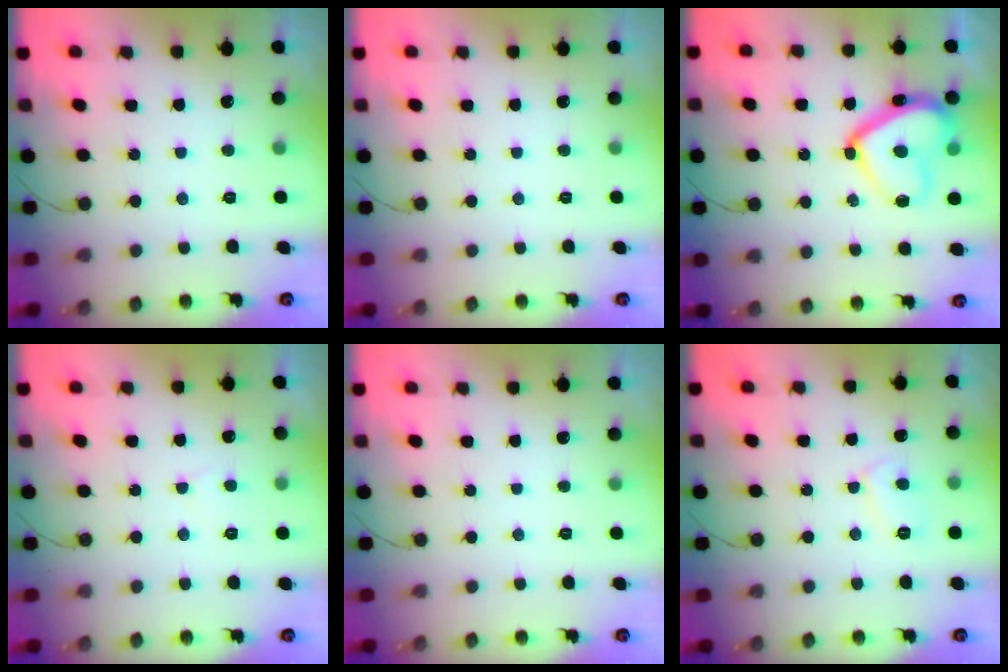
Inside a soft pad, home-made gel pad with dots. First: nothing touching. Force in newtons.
{"total": 0.0}
{"total": 16.2, "press": 16.1, "slide": 1.6}
{"total": 2.5, "press": 2.4, "slide": 0.4}
{"total": 0.0}
{"total": 5.2, "press": 5.2, "slide": 0.3}